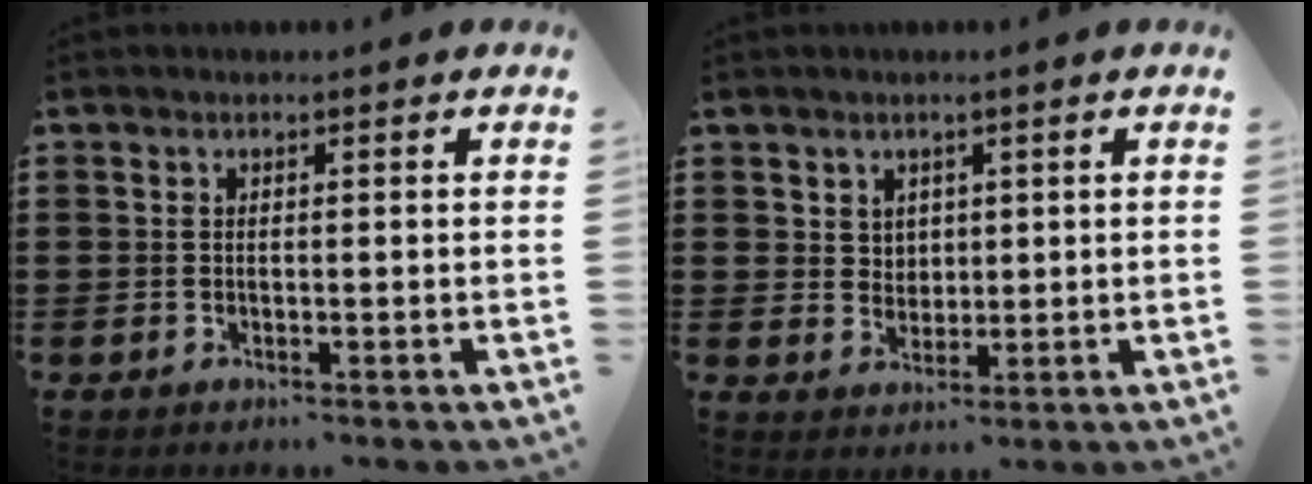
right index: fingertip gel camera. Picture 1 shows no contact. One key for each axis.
{"total": 3.1, "fx": 1.7, "fy": 2.6, "fz": 0.3, "tx": -0.018, "ty": 0.011, "tz": 0.032}